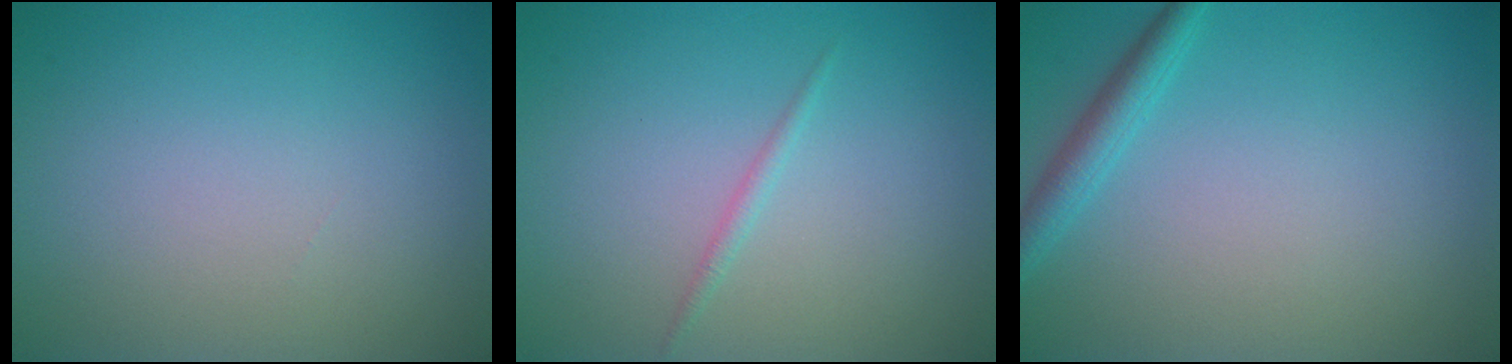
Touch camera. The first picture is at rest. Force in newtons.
{"total": 0.8, "press": 0.8, "slide": 0.0}
{"total": 2.2, "press": 2.2, "slide": 0.1}